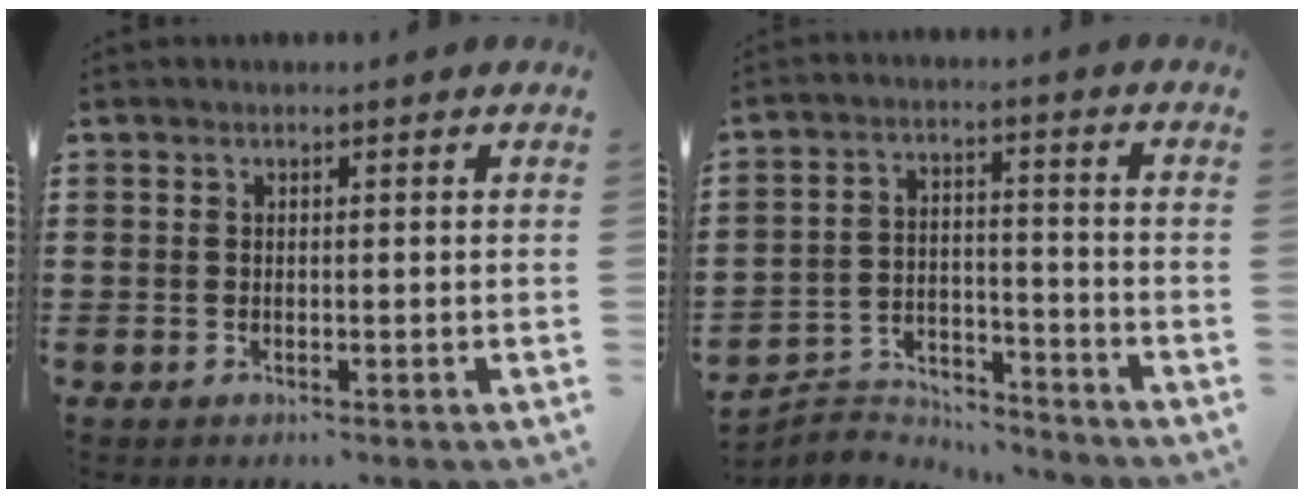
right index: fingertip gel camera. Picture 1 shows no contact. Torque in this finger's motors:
{"motor_torque": [-0.07, 0.08, -0.05, -0.05]}